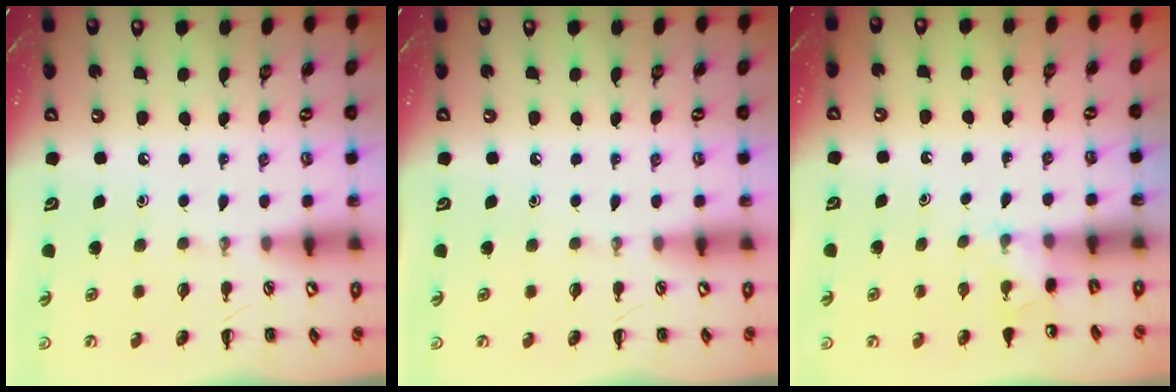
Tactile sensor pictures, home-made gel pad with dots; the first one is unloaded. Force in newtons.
{"total": 0.0}
{"total": 2.2, "press": 2.2, "slide": 0.6}